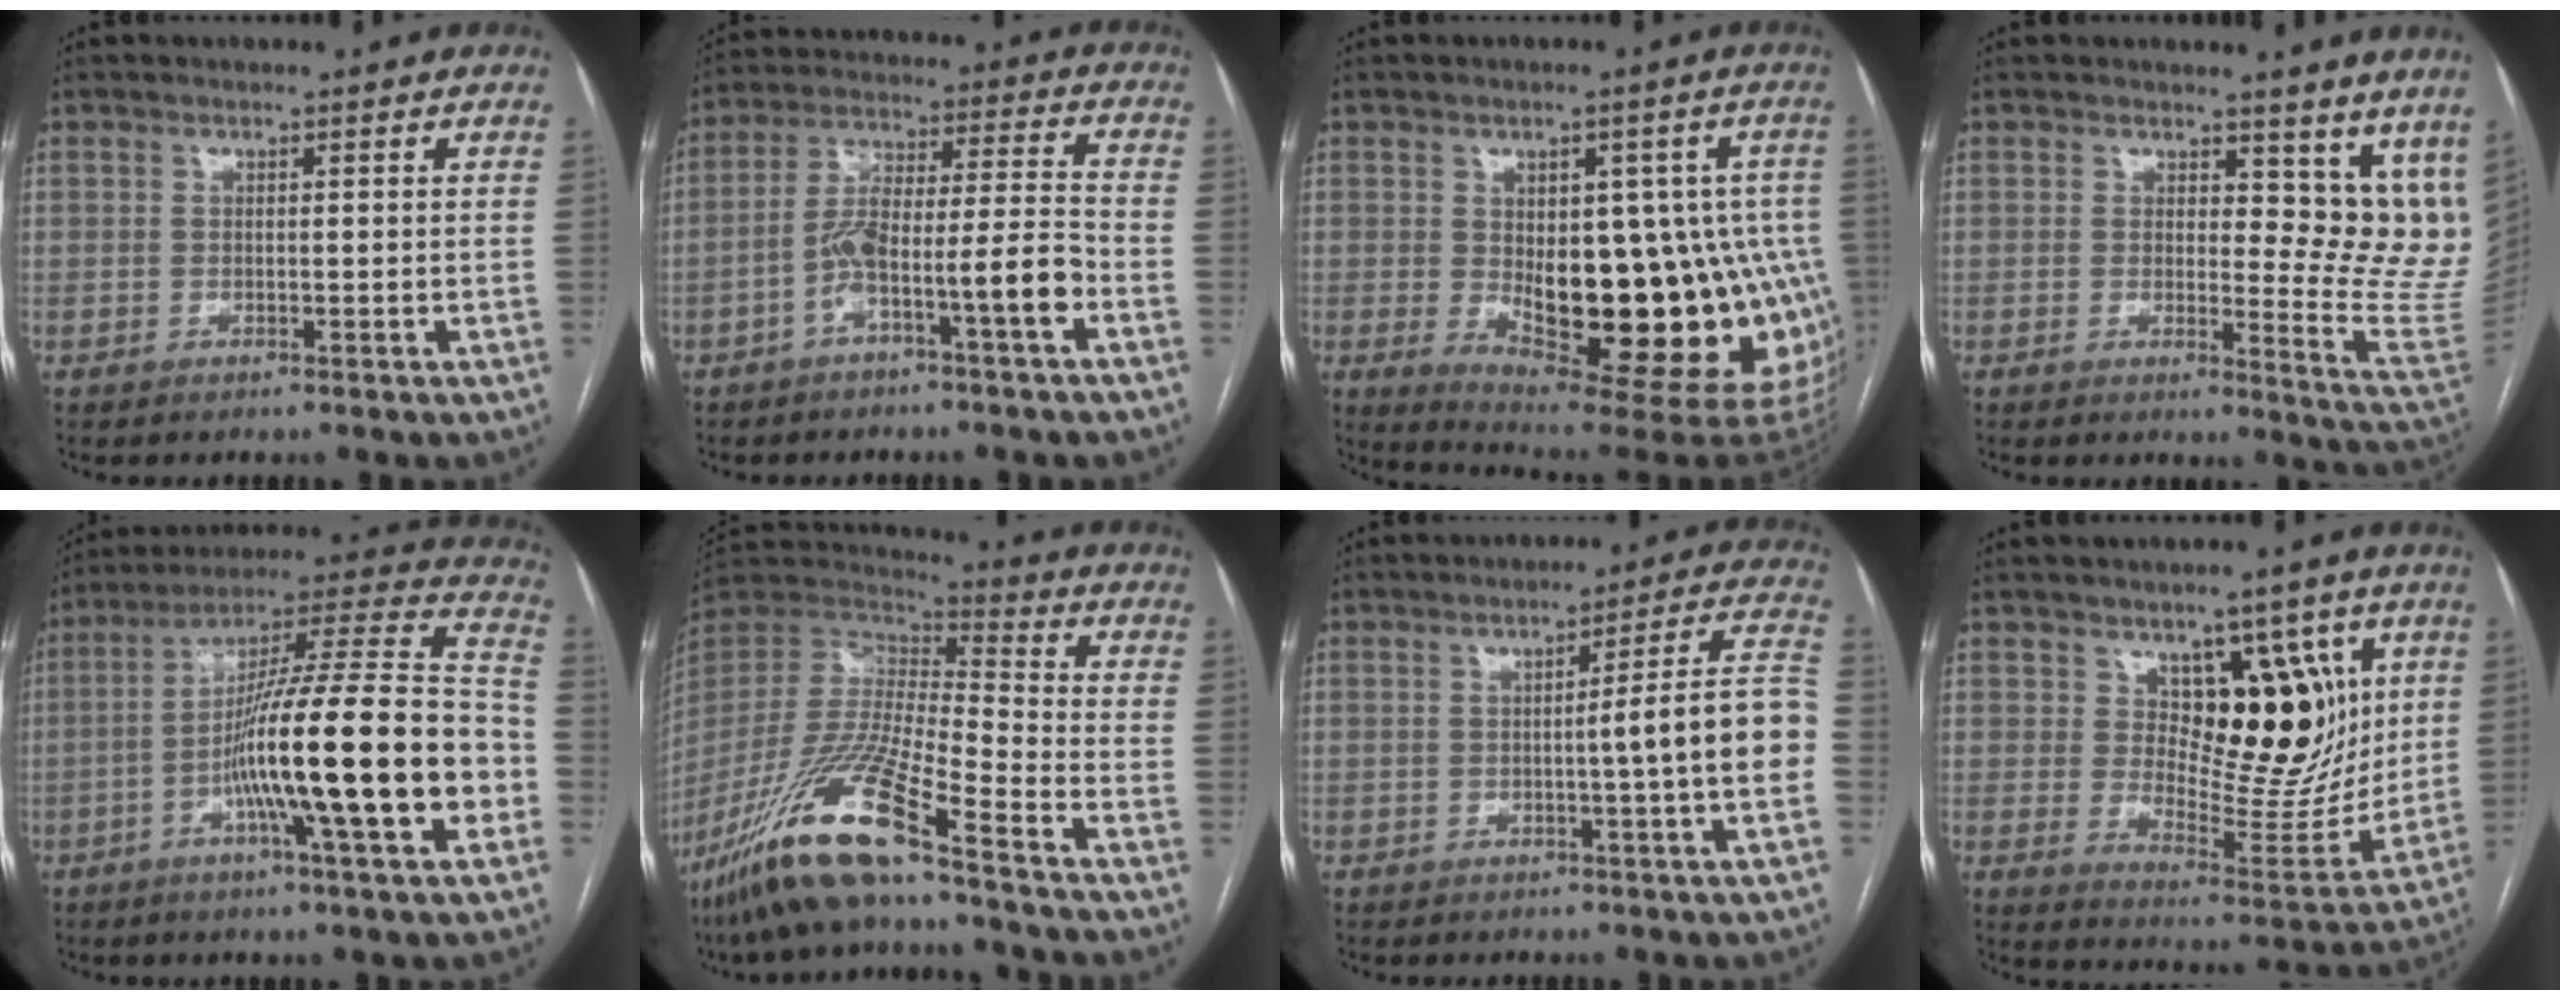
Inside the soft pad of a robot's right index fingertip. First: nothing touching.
{"total": 10.8, "force": [-4.9, 0.5, 9.6], "torque": [-0.170, 0.031, -0.085]}
{"total": 22.1, "force": [-3.3, 9.5, 19.7], "torque": [-0.195, 0.013, -0.017]}
{"total": 12.0, "force": [9.4, 4.9, 5.6], "torque": [-0.040, -0.033, 0.089]}
{"total": 24.6, "force": [-6.6, 0.7, 23.7], "torque": [-0.340, 0.002, -0.117]}
{"total": 18.8, "force": [-12.9, 0.9, 13.7], "torque": [-0.300, -0.040, -0.247]}
{"total": 10.2, "force": [-1.8, -1.2, 9.9], "torque": [-0.127, 0.018, -0.029]}
{"total": 13.8, "force": [5.2, 7.2, 10.6], "torque": [-0.135, 0.001, 0.097]}